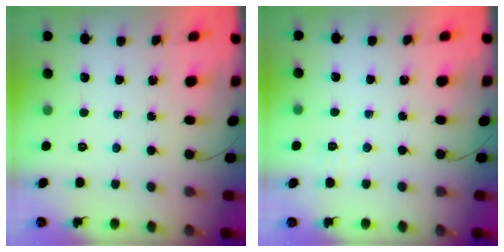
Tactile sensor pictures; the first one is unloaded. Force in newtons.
{"total": 1.4, "press": 0.5, "slide": 1.3}